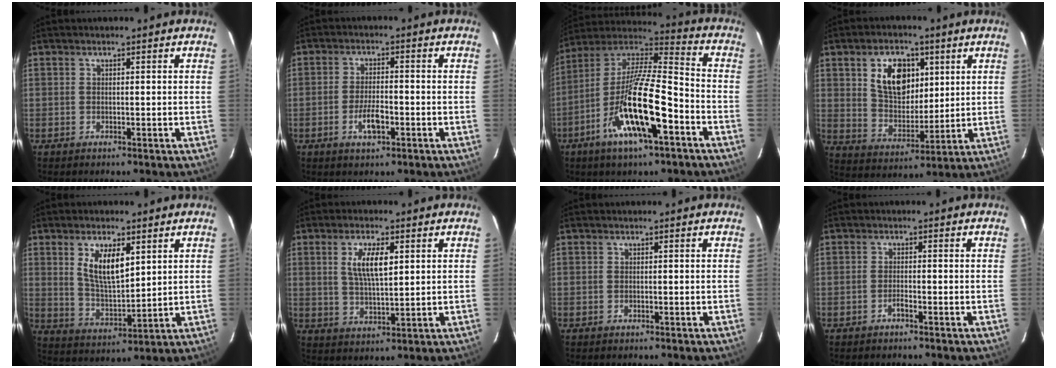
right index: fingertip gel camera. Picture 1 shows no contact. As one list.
[{"total": 5.0, "force": [-2.1, 1.8, 4.1], "torque": [-0.085, -0.001, -0.037]}, {"total": 20.0, "force": [-9.1, 4.7, 17.2], "torque": [-0.322, -0.032, -0.173]}, {"total": 11.8, "force": [4.4, 7.6, 7.9], "torque": [-0.144, 0.014, 0.088]}, {"total": 9.3, "force": [3.8, 3.8, 7.7], "torque": [-0.141, -0.002, 0.080]}, {"total": 7.1, "force": [2.2, 2.4, 6.3], "torque": [-0.117, 0.001, 0.044]}, {"total": 0.0}, {"total": 1.0, "force": [-0.8, 0.1, 0.6], "torque": [-0.014, 0.003, -0.017]}]